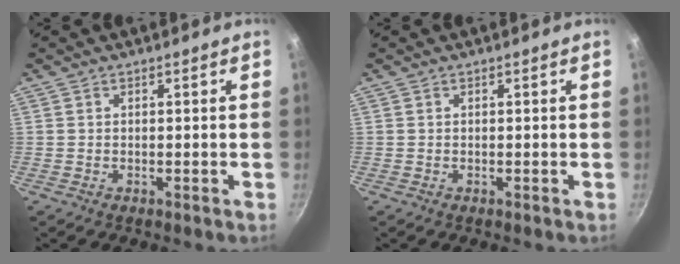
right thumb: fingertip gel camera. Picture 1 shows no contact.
{"total": 0.0}